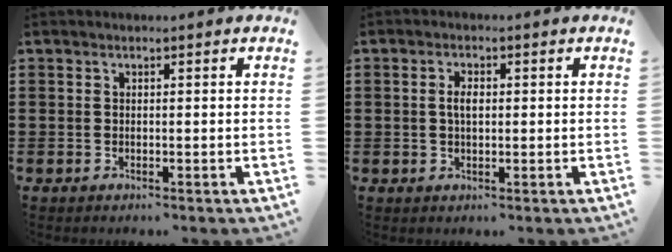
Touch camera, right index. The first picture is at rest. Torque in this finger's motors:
{"motor_torque": [0.10, -0.09, 0.10, 0.05]}